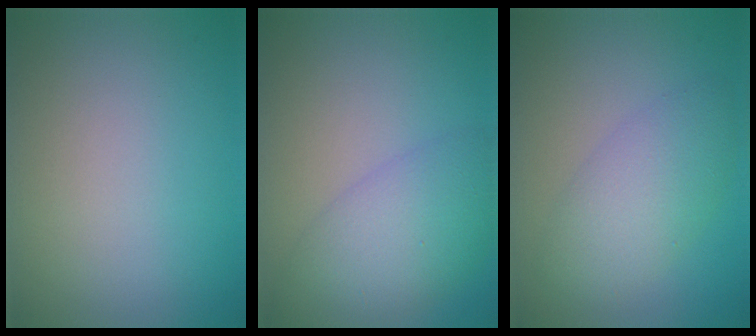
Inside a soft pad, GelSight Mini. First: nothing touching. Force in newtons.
{"total": 5.6, "press": 5.6, "slide": 0.2}
{"total": 4.5, "press": 4.5, "slide": 0.1}